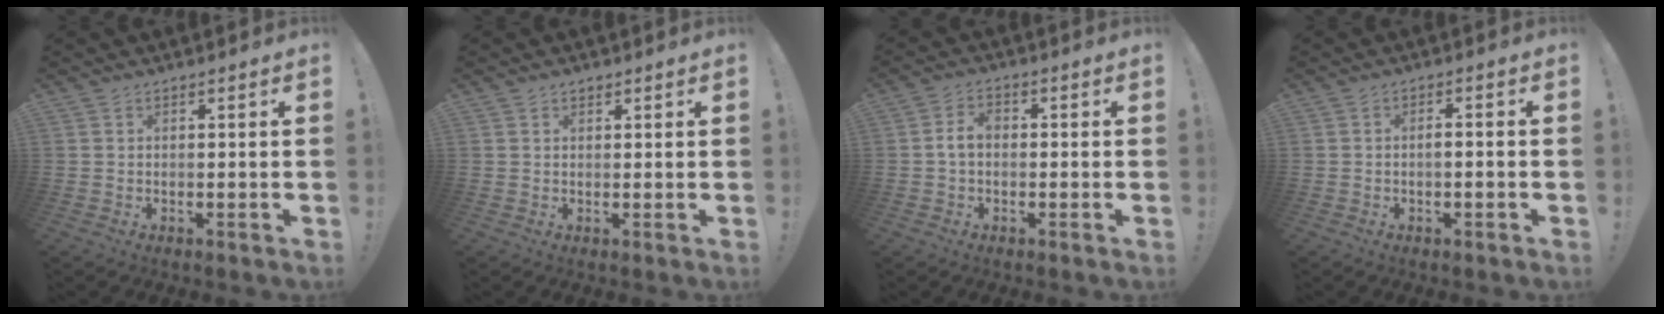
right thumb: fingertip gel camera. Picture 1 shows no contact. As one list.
[{"total": 0.9, "force": [0.6, 0.7, 0.2], "torque": [-0.005, 0.000, 0.012]}, {"total": 4.2, "force": [-0.3, 2.7, 3.1], "torque": [-0.051, 0.011, -0.006]}, {"total": 2.1, "force": [-0.9, 0.2, 1.9], "torque": [-0.035, 0.004, -0.017]}]